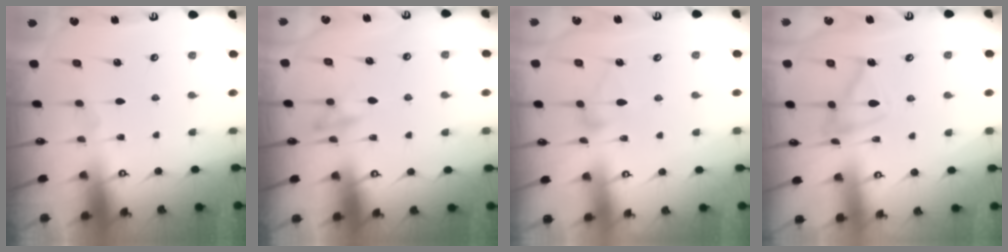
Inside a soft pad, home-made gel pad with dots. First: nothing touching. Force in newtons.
{"total": 7.8, "press": 7.7, "slide": 1.4}
{"total": 6.2, "press": 6.2, "slide": 0.3}
{"total": 12.7, "press": 12.6, "slide": 0.8}